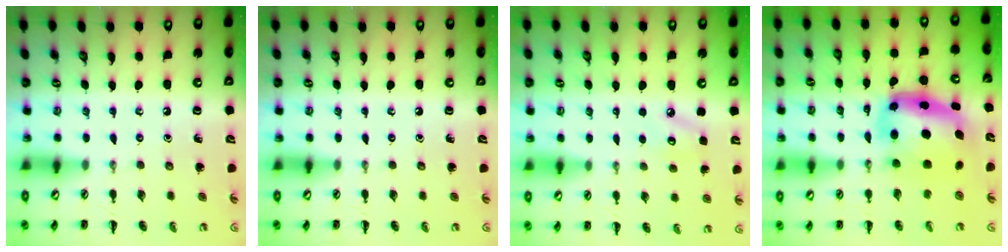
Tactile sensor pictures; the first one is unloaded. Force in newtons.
{"total": 0.0}
{"total": 4.3, "press": 4.2, "slide": 1.2}
{"total": 6.6, "press": 6.4, "slide": 1.7}